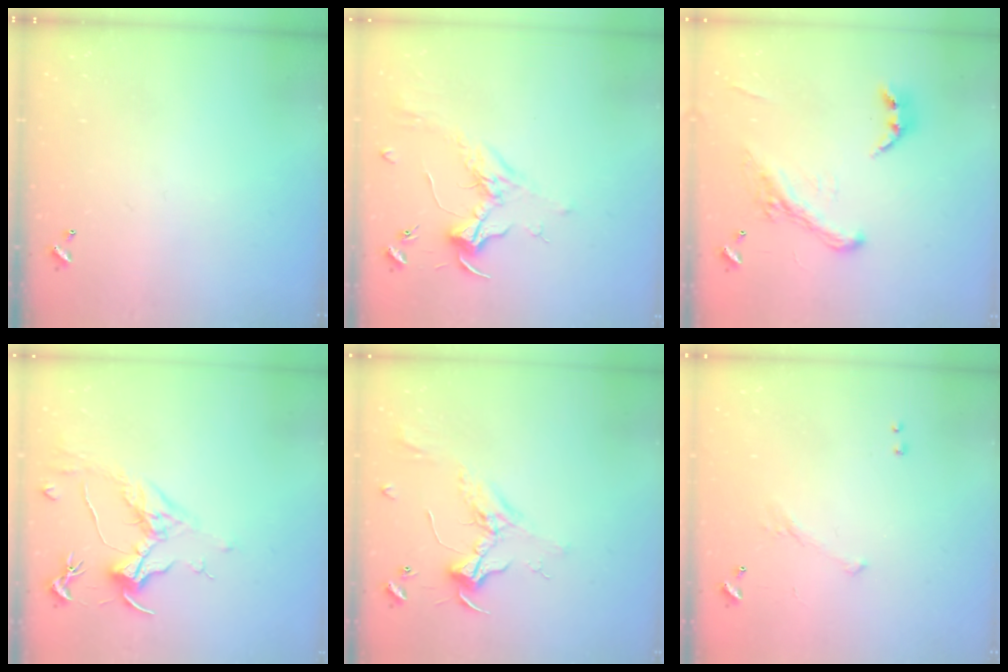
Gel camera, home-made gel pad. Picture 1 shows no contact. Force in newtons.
{"total": 1.9, "press": 1.7, "slide": 0.7}
{"total": 5.1, "press": 4.9, "slide": 1.4}
{"total": 1.6, "press": 1.4, "slide": 0.8}
{"total": 2.4, "press": 2.3, "slide": 0.9}
{"total": 5.8, "press": 5.8, "slide": 0.8}